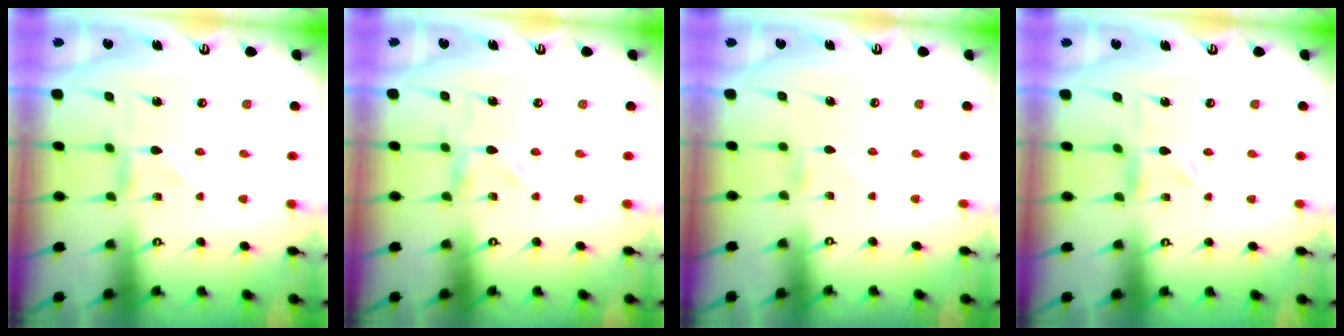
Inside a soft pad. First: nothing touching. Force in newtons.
{"total": 0.0}
{"total": 0.0}
{"total": 1.7, "press": 1.7, "slide": 0.3}